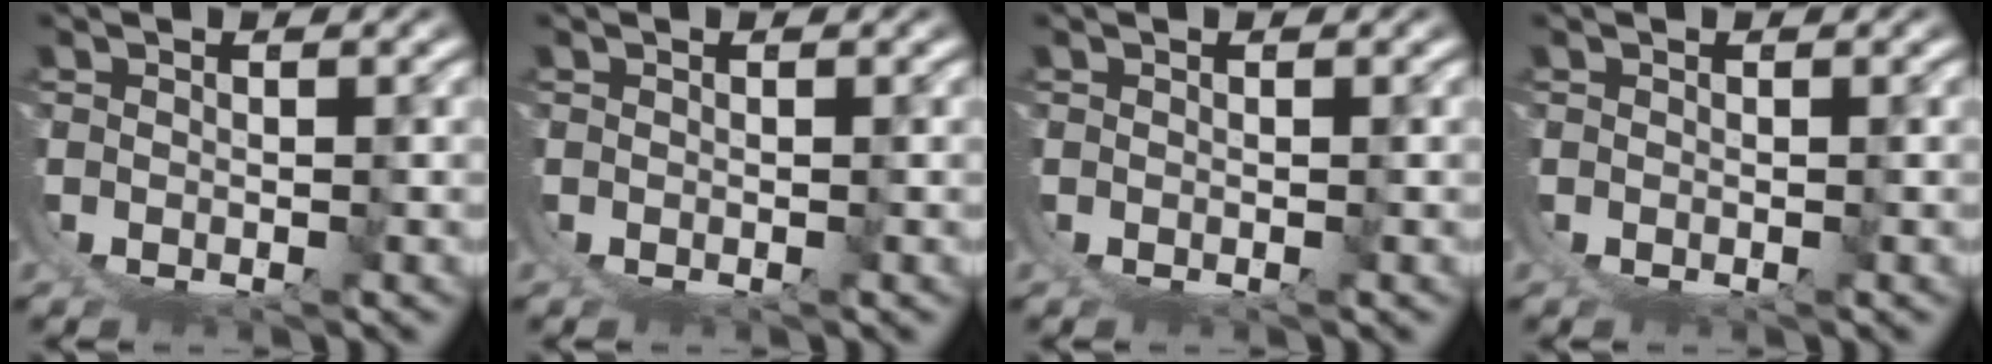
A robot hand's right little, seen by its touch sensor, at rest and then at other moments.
{"total": 0.0}
{"total": 0.0}
{"total": 0.0}